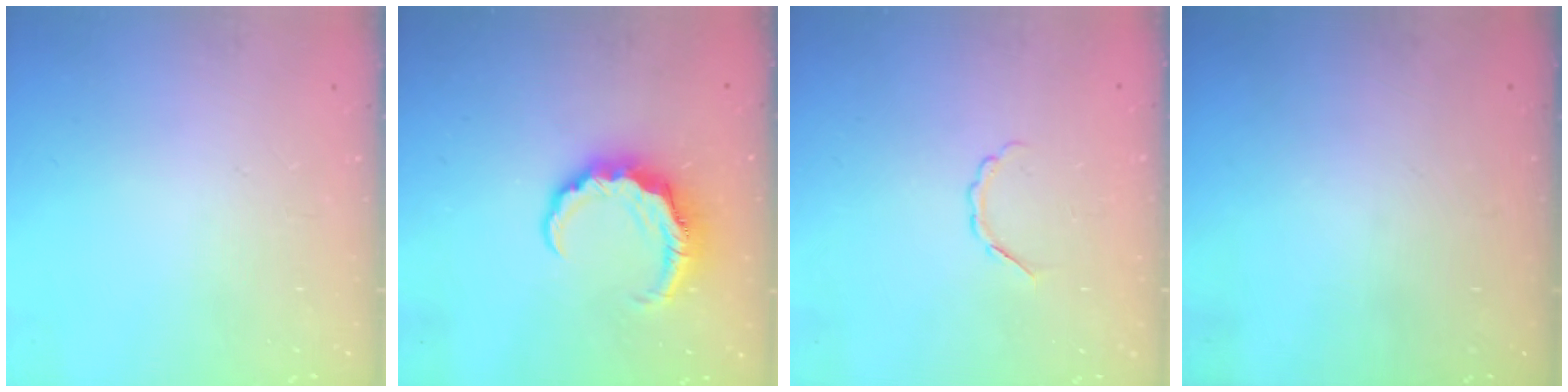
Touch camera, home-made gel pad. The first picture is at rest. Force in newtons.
{"total": 6.8, "press": 6.7, "slide": 1.0}
{"total": 3.6, "press": 3.6, "slide": 0.7}
{"total": 0.0}